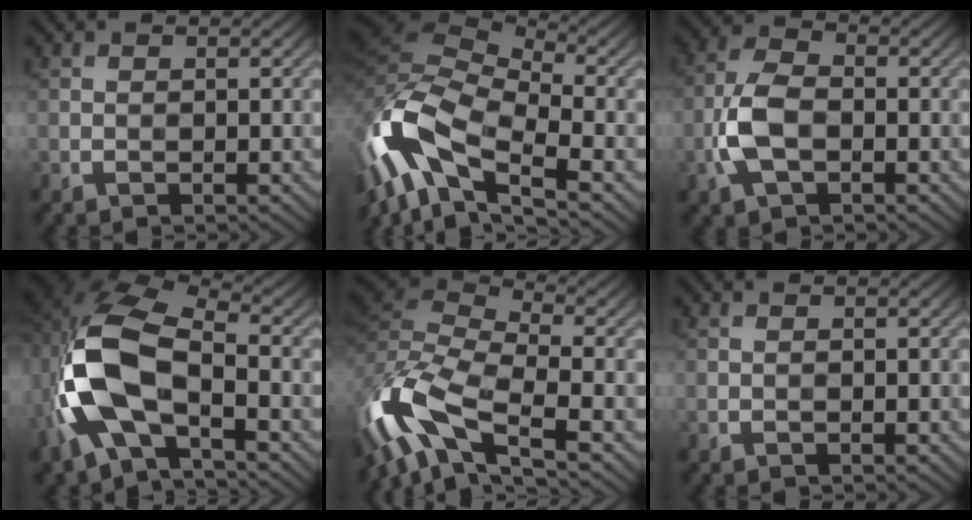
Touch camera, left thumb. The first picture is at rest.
{"total": 15.4, "force": [-5.6, 7.0, 12.5], "torque": [-0.298, 0.000, -0.117]}
{"total": 6.6, "force": [-1.8, 3.7, 5.1], "torque": [-0.122, 0.005, -0.043]}
{"total": 14.2, "force": [-4.2, 7.5, 11.3], "torque": [-0.273, -0.013, -0.089]}
{"total": 14.6, "force": [-7.0, 5.8, 11.5], "torque": [-0.279, -0.011, -0.139]}
{"total": 0.0}